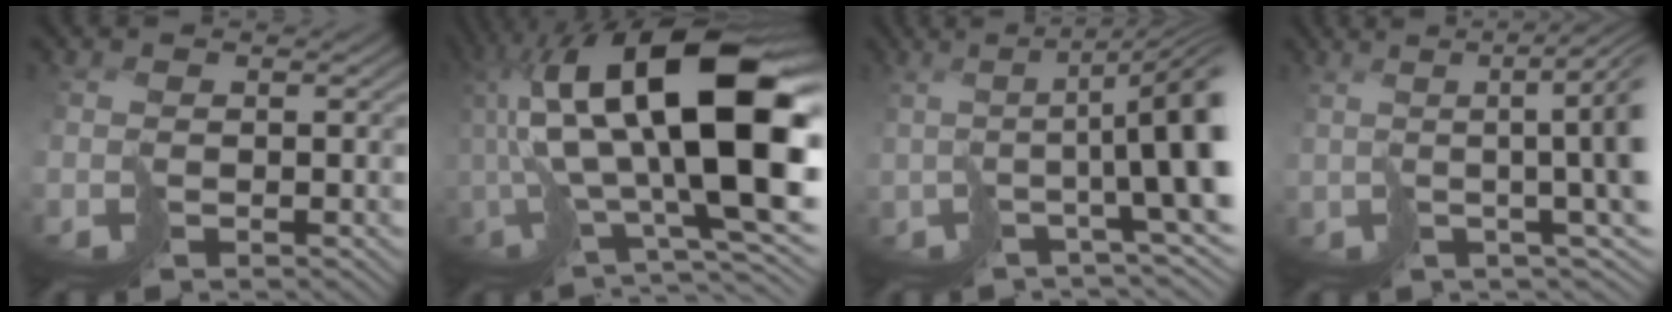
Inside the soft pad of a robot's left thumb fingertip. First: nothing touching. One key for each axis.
{"total": 20.3, "fx": 3.8, "fy": 7.3, "fz": 18.5, "tx": -0.317, "ty": 0.011, "tz": 0.081}
{"total": 11.5, "fx": 1.0, "fy": 1.6, "fz": 11.4, "tx": -0.155, "ty": 0.011, "tz": 0.034}
{"total": 9.8, "fx": 1.9, "fy": 1.2, "fz": 9.6, "tx": -0.134, "ty": 0.014, "tz": 0.043}